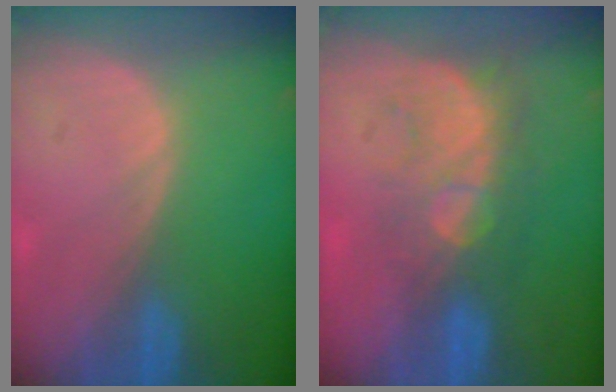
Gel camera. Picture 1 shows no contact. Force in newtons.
{"total": 8.8, "press": 7.6, "slide": 4.5}